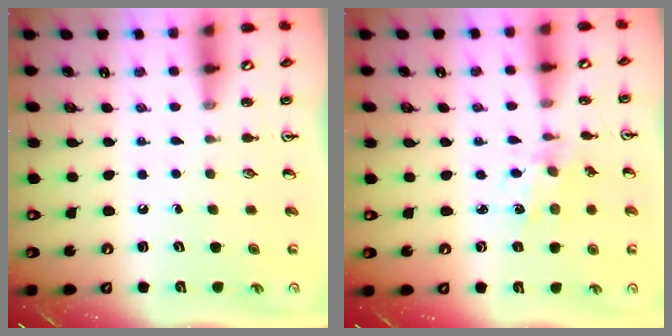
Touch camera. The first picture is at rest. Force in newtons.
{"total": 2.0, "press": 2.0, "slide": 0.5}